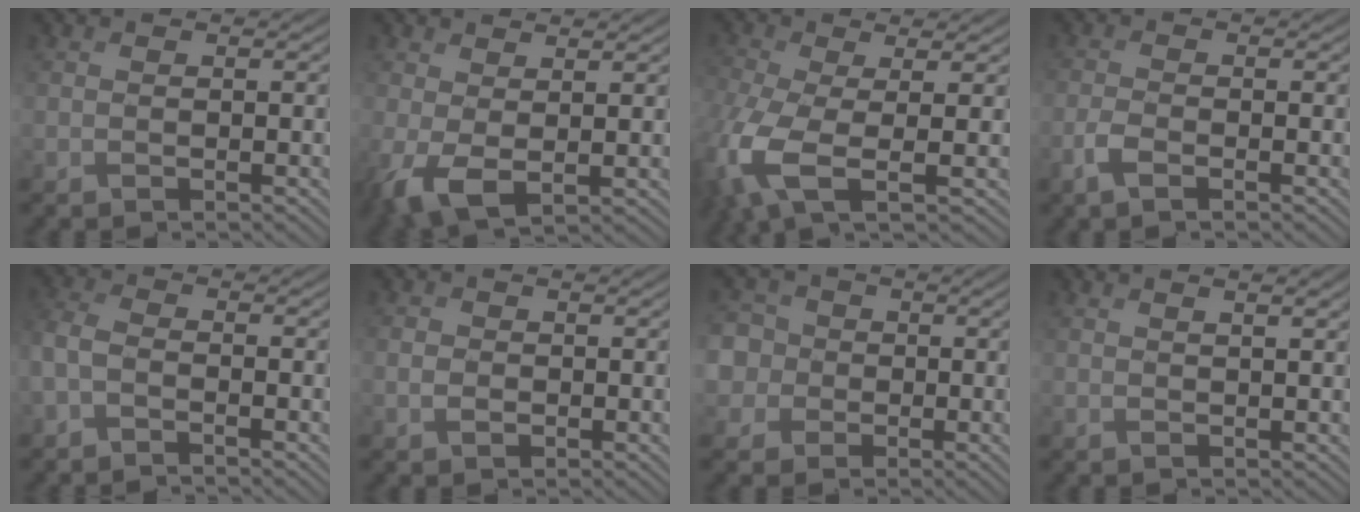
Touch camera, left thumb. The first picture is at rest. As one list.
[{"total": 4.9, "force": [0.2, 2.4, 4.3], "torque": [-0.104, -0.005, 0.003]}, {"total": 10.0, "force": [-2.8, 4.2, 8.6], "torque": [-0.226, -0.030, -0.050]}, {"total": 2.5, "force": [-1.4, 0.9, 1.9], "torque": [-0.047, -0.001, -0.033]}, {"total": 3.2, "force": [-1.8, 1.4, 2.2], "torque": [-0.067, -0.002, -0.052]}, {"total": 1.7, "force": [-0.3, 1.5, 0.9], "torque": [-0.022, -0.004, -0.010]}, {"total": 8.8, "force": [0.4, 8.2, 3.1], "torque": [-0.119, 0.021, -0.027]}, {"total": 2.7, "force": [1.4, 0.6, 2.3], "torque": [-0.032, 0.001, 0.021]}]